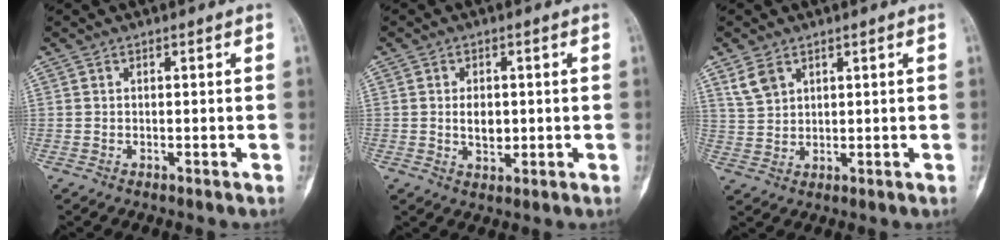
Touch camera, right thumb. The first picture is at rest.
{"total": 4.1, "force": [0.0, 2.8, 3.0], "torque": [-0.037, -0.001, 0.005]}
{"total": 4.4, "force": [2.7, 2.9, 2.0], "torque": [-0.034, -0.009, 0.063]}